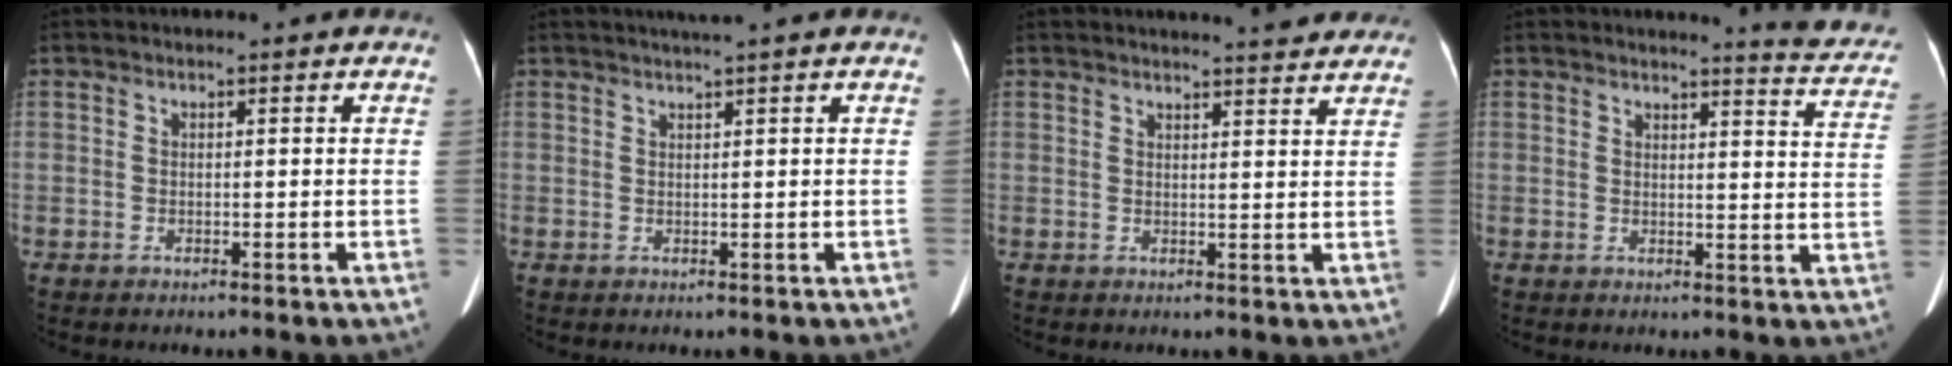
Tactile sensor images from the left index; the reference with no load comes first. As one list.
[{"total": 2.2, "force": [1.7, -0.7, 1.2], "torque": [-0.013, 0.008, 0.032]}, {"total": 7.8, "force": [7.3, 0.7, 2.8], "torque": [-0.034, -0.001, 0.074]}, {"total": 9.1, "force": [8.8, 0.1, 2.1], "torque": [-0.013, -0.055, 0.077]}]